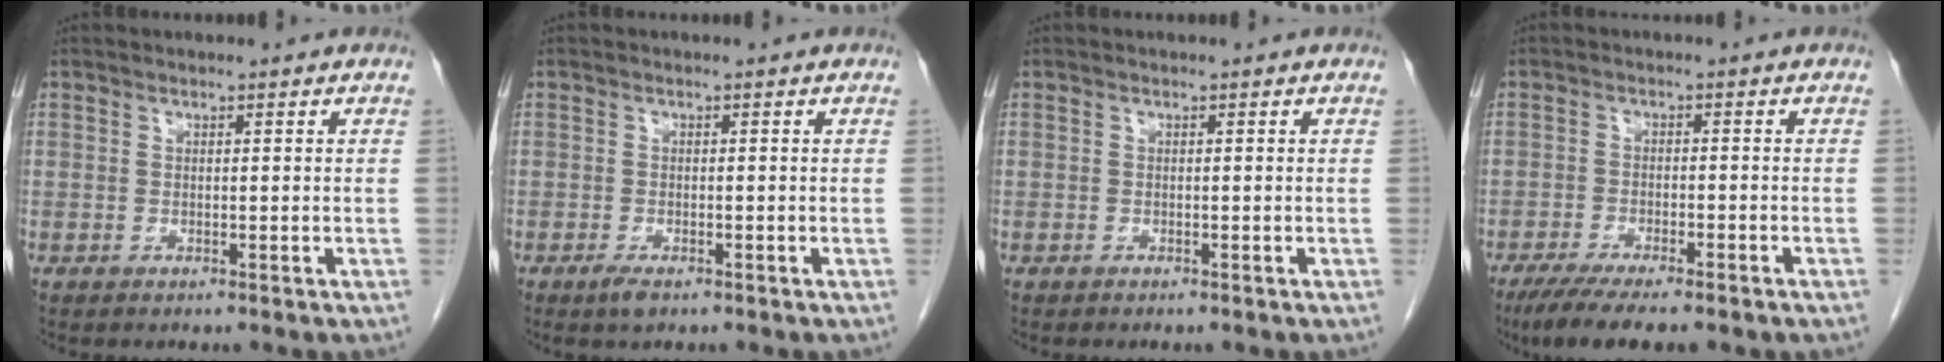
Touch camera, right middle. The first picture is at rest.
{"total": 1.8, "force": [-1.2, 0.6, 1.3], "torque": [-0.028, -0.003, -0.020]}
{"total": 0.0}
{"total": 9.3, "force": [-7.1, 1.7, 5.8], "torque": [-0.087, -0.017, -0.106]}